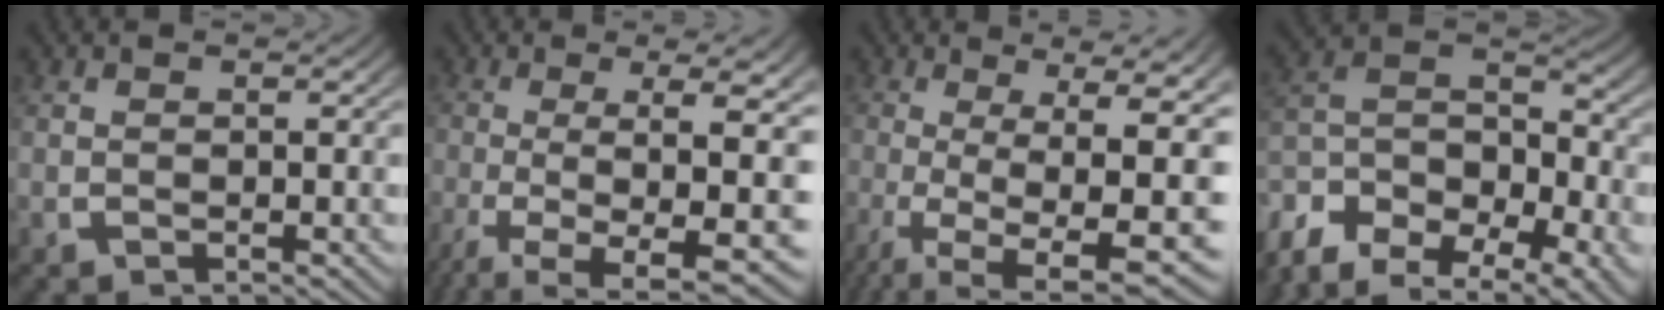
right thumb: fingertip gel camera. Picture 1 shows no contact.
{"total": 12.7, "force": [-5.0, 6.2, 9.9], "torque": [-0.170, -0.051, -0.050]}
{"total": 13.7, "force": [-3.7, 8.0, 10.5], "torque": [-0.177, -0.058, -0.031]}
{"total": 15.1, "force": [-6.2, 10.5, 8.9], "torque": [-0.181, -0.046, -0.095]}